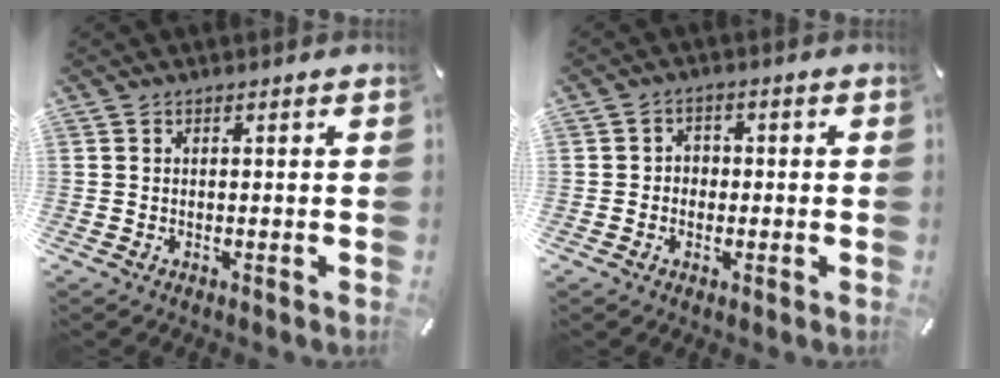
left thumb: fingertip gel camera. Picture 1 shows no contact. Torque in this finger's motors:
{"motor_torque": [-0.04, -0.12, -0.04, -0.03, 0.02]}